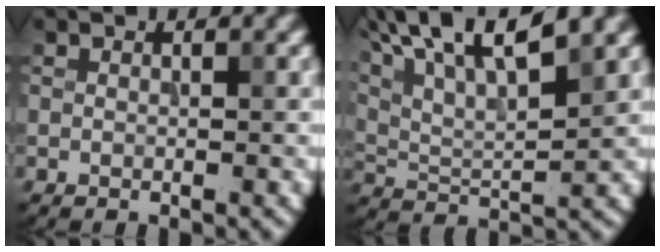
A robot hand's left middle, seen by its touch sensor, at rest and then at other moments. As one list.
[{"total": 10.9, "force": [6.9, 3.0, 7.9], "torque": [-0.147, 0.023, 0.109]}]